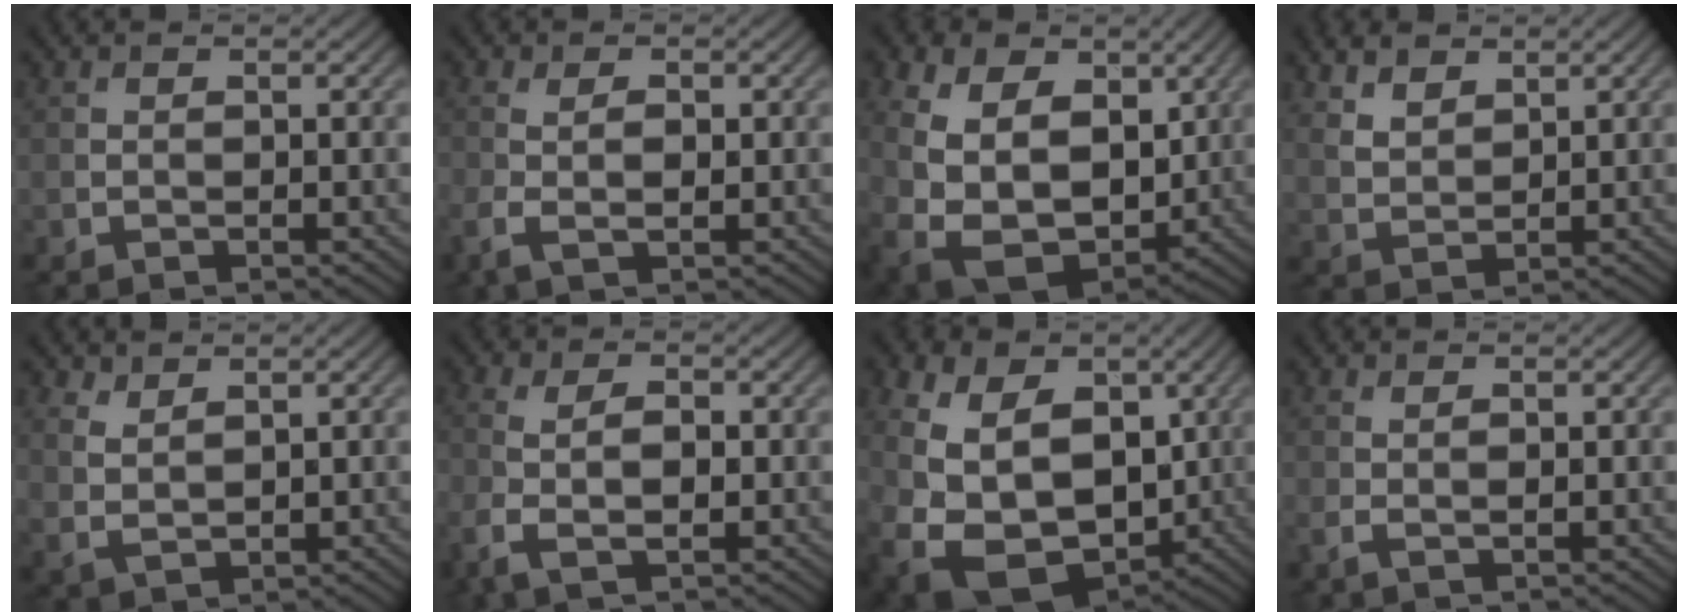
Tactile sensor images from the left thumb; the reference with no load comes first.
{"total": 3.7, "force": [-0.6, 1.8, 3.2], "torque": [-0.082, -0.004, -0.014]}
{"total": 15.3, "force": [1.5, 10.9, 10.6], "torque": [-0.230, -0.002, 0.048]}
{"total": 4.2, "force": [3.1, 2.0, 2.1], "torque": [-0.050, -0.003, 0.070]}
{"total": 3.1, "force": [2.1, 1.6, 1.6], "torque": [-0.043, -0.003, 0.049]}
{"total": 5.5, "force": [-1.4, 2.7, 4.6], "torque": [-0.113, -0.002, -0.029]}
{"total": 16.1, "force": [-1.8, 11.9, 10.7], "torque": [-0.224, -0.029, -0.012]}
{"total": 1.5, "force": [0.0, 0.5, 1.5], "torque": [-0.035, 0.001, -0.001]}